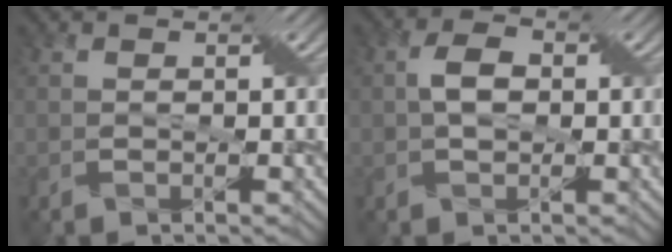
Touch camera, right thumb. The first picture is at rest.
{"total": 3.3, "force": [0.2, 2.0, 2.6], "torque": [-0.053, 0.002, -0.001]}